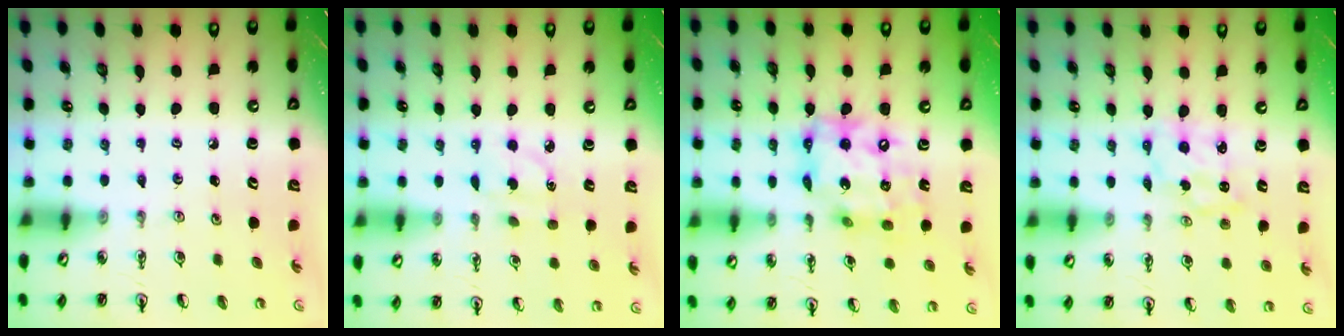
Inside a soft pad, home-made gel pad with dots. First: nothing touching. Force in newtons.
{"total": 3.3, "press": 3.2, "slide": 0.9}
{"total": 15.3, "press": 15.2, "slide": 2.0}
{"total": 1.8, "press": 1.8, "slide": 0.1}